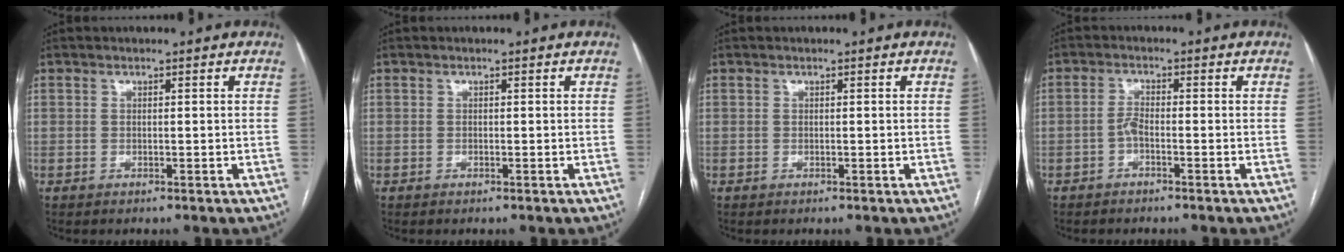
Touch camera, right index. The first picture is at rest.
{"total": 0.0}
{"total": 0.0}
{"total": 1.8, "force": [-0.9, 0.4, 1.5], "torque": [-0.029, 0.005, -0.019]}